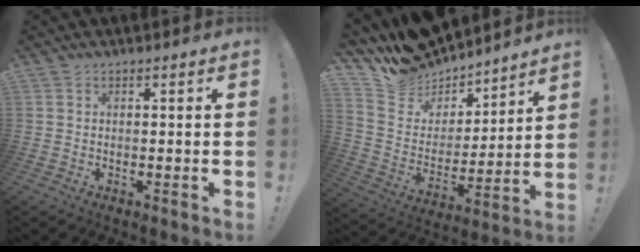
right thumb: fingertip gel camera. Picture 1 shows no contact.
{"total": 12.5, "force": [10.7, 6.4, 1.1], "torque": [-0.043, -0.098, 0.203]}